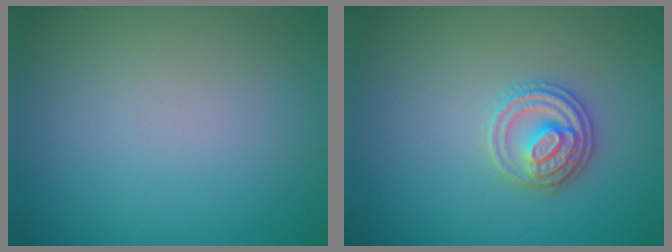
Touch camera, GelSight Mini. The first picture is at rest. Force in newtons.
{"total": 2.8, "press": 2.7, "slide": 0.5}